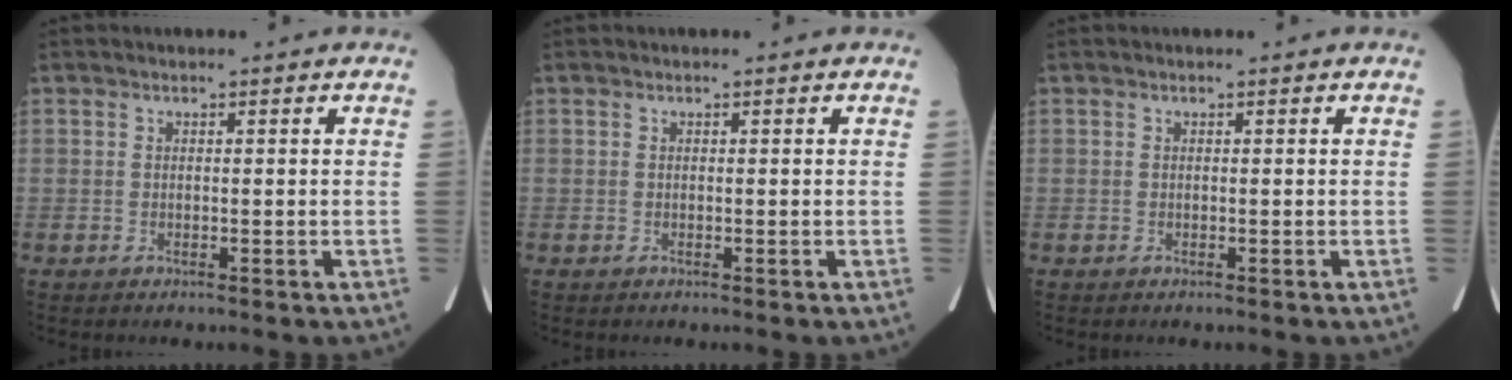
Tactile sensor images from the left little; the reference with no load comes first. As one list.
[{"total": 0.0}, {"total": 0.0}]